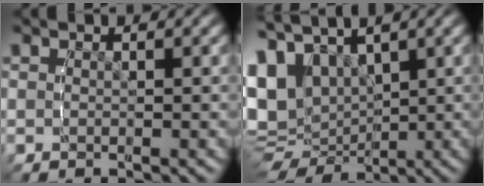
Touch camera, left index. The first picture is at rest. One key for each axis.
{"total": 10.1, "fx": -0.3, "fy": 9.0, "fz": 4.4, "tx": -0.133, "ty": -0.041, "tz": 0.002}